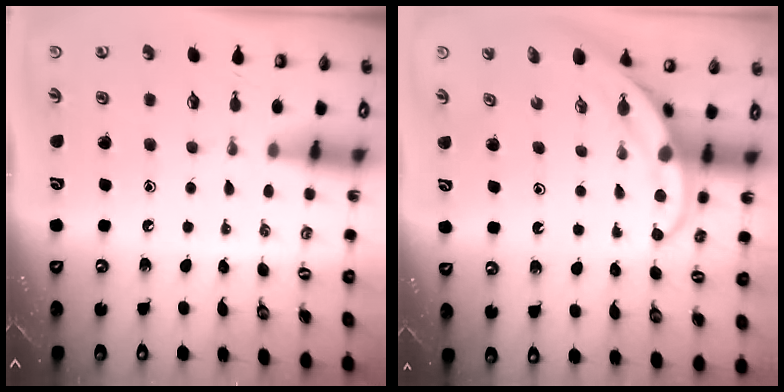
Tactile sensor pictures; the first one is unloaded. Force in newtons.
{"total": 4.6, "press": 4.6, "slide": 0.3}